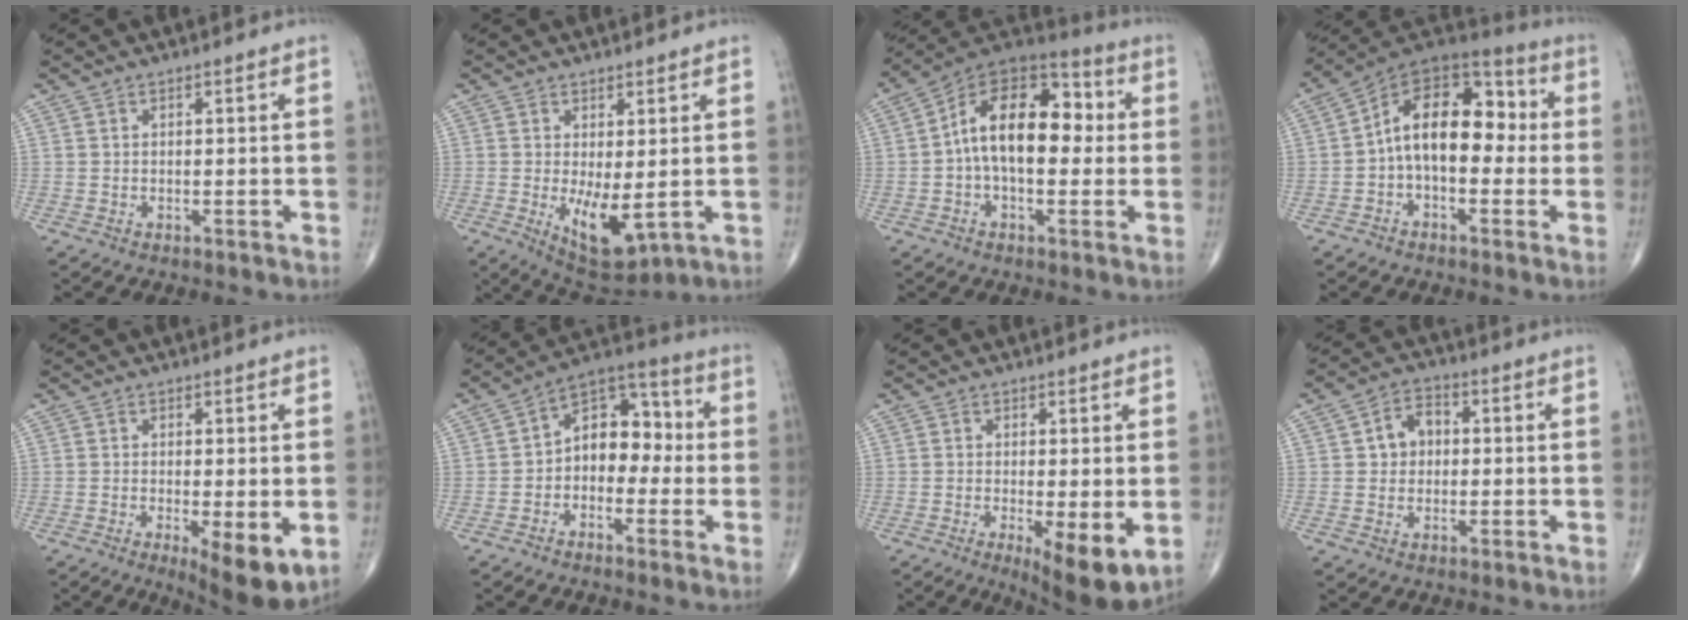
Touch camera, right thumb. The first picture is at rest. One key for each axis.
{"total": 8.2, "fx": -1.0, "fy": 3.3, "fz": 7.4, "tx": -0.112, "ty": -0.021, "tz": 0.000}
{"total": 17.2, "fx": 0.8, "fy": 9.9, "fz": 14.1, "tx": -0.198, "ty": 0.044, "tz": 0.001}
{"total": 15.9, "fx": -0.2, "fy": 9.5, "fz": 12.7, "tx": -0.163, "ty": 0.051, "tz": -0.019}
{"total": 8.3, "fx": -2.2, "fy": 2.5, "fz": 7.6, "tx": -0.110, "ty": -0.022, "tz": -0.032}
{"total": 10.6, "fx": -1.0, "fy": 7.4, "fz": 7.6, "tx": -0.075, "ty": 0.046, "tz": -0.038}
{"total": 9.0, "fx": -2.2, "fy": 2.6, "fz": 8.3, "tx": -0.123, "ty": -0.024, "tz": -0.031}
{"total": 5.6, "fx": 0.5, "fy": 4.5, "fz": 3.3, "tx": -0.033, "ty": 0.015, "tz": 0.002}